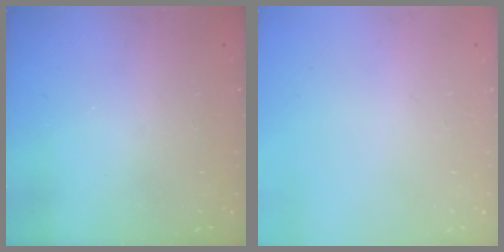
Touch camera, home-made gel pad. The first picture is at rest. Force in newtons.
{"total": 0.0}